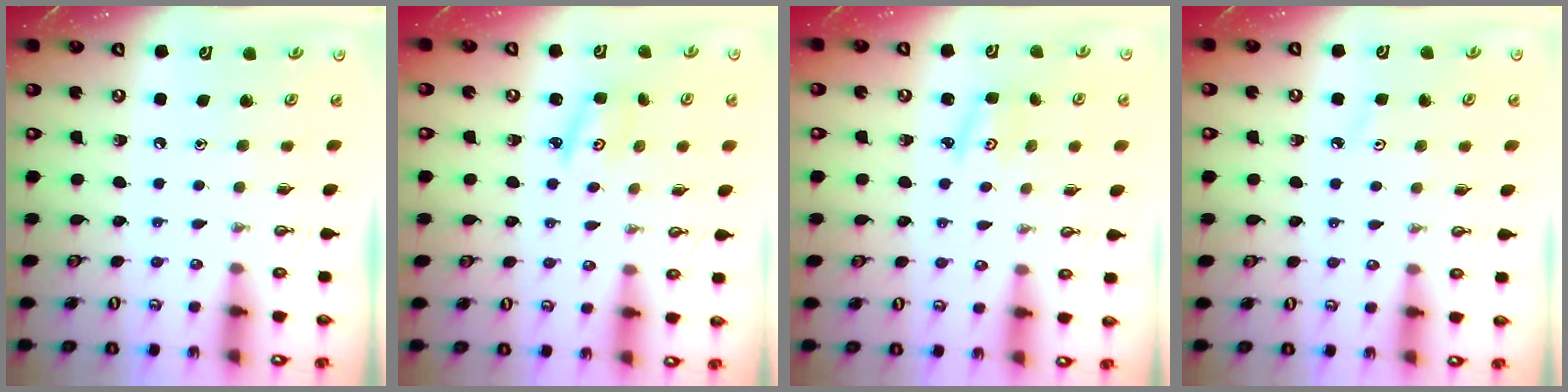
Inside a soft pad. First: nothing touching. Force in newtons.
{"total": 2.1, "press": 2.1, "slide": 0.2}
{"total": 2.9, "press": 2.8, "slide": 0.4}
{"total": 2.6, "press": 2.6, "slide": 0.5}